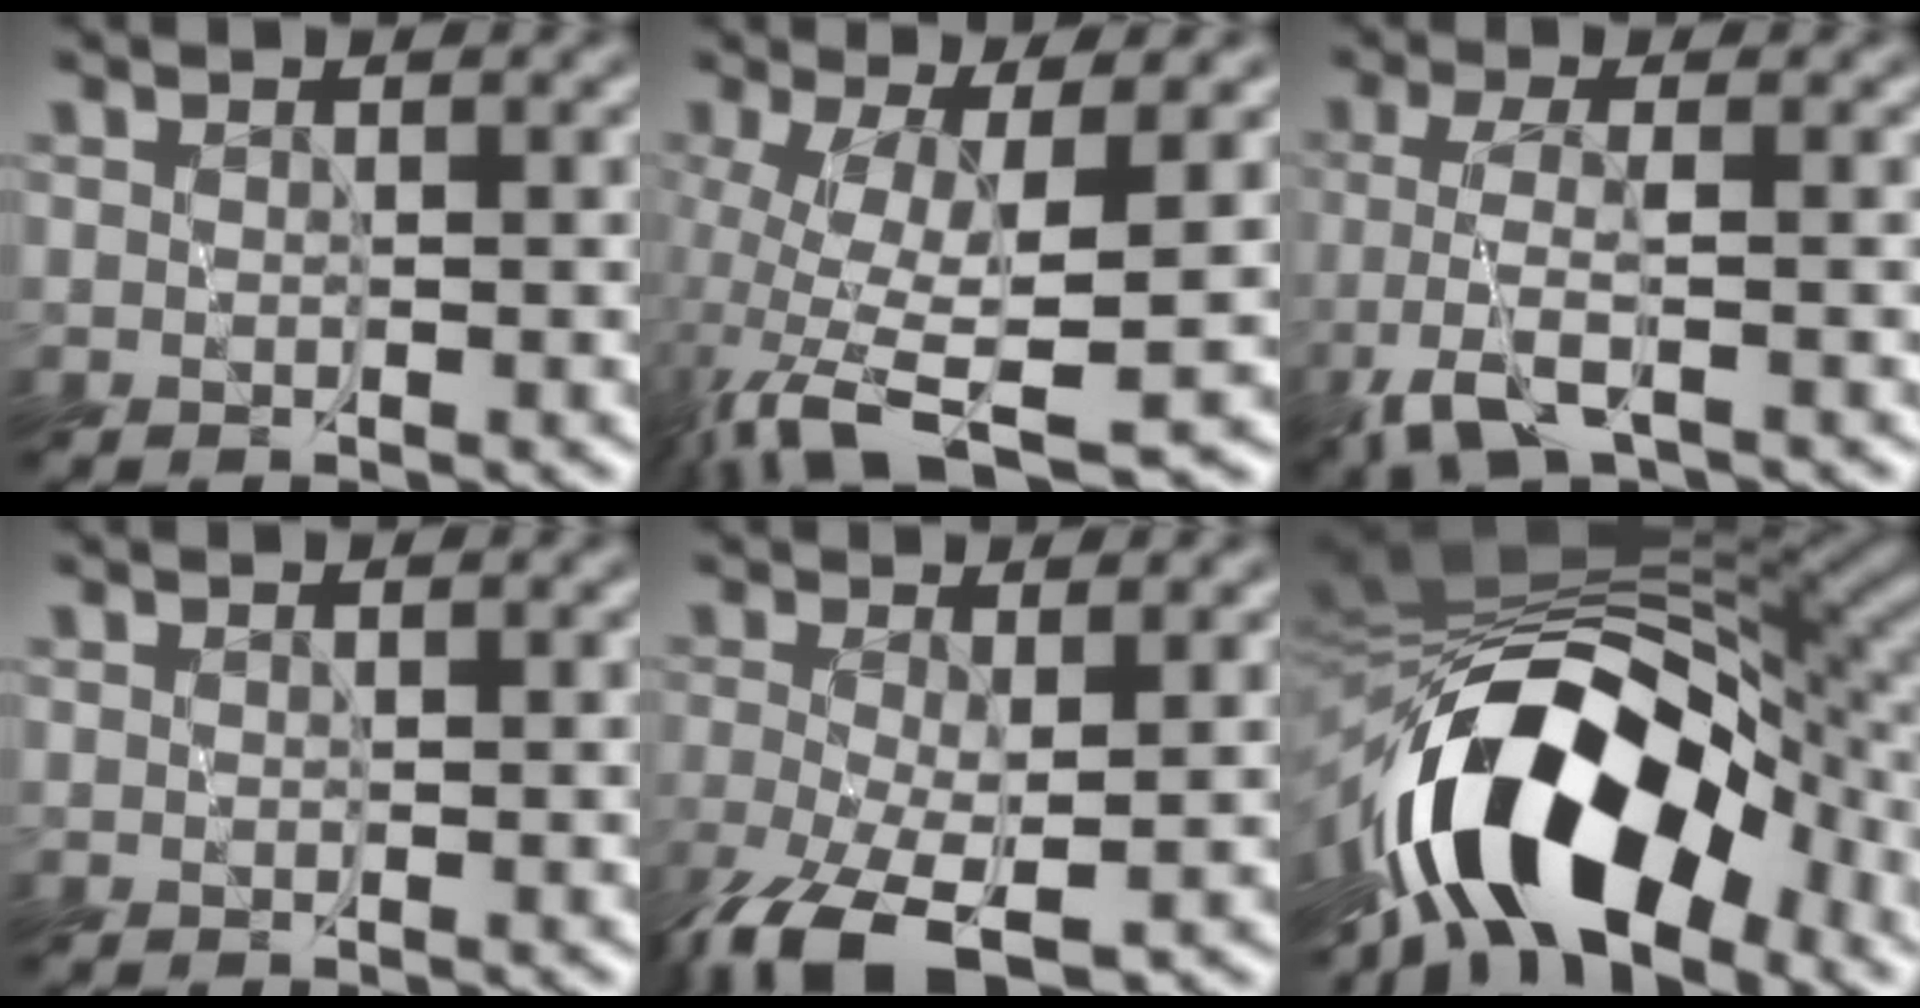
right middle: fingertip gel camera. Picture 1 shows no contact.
{"total": 9.4, "force": [-3.3, 2.8, 8.3], "torque": [-0.172, -0.016, -0.056]}
{"total": 3.4, "force": [-1.6, 0.7, 2.9], "torque": [-0.068, -0.005, -0.036]}
{"total": 0.0}
{"total": 5.7, "force": [-2.6, 2.3, 4.5], "torque": [-0.111, -0.021, -0.045]}
{"total": 13.6, "force": [-6.8, 6.3, 9.9], "torque": [-0.160, -0.001, -0.118]}